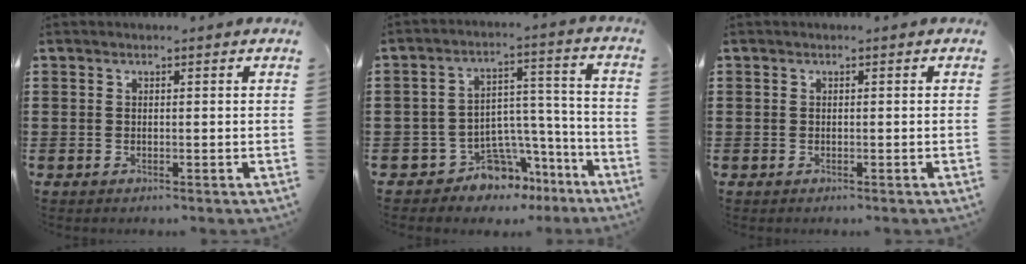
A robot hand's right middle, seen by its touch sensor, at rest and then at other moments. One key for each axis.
{"total": 8.0, "fx": -6.5, "fy": 4.2, "fz": 2.0, "tx": -0.041, "ty": 0.023, "tz": -0.117}
{"total": 0.0}